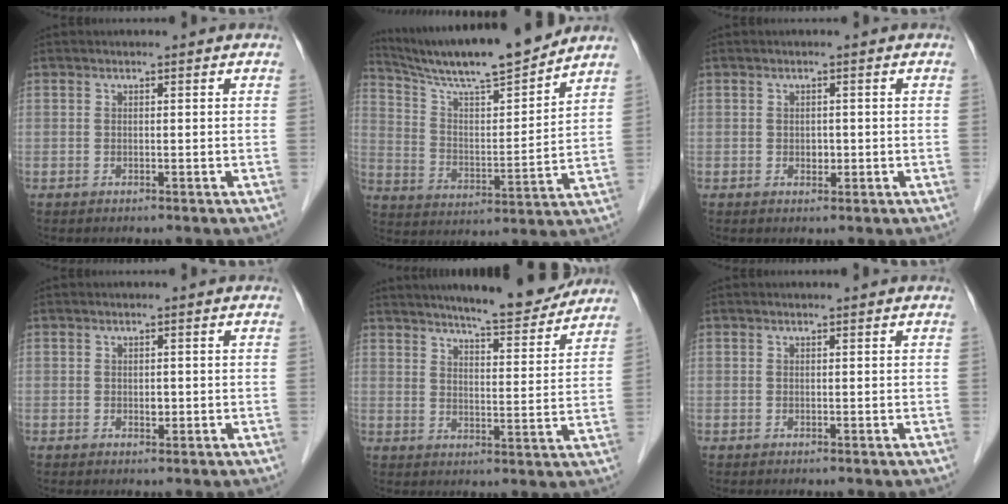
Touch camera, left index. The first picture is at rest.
{"total": 16.5, "force": [15.0, 0.1, 6.9], "torque": [-0.127, 0.000, 0.253]}
{"total": 1.2, "force": [-0.1, 0.9, 0.8], "torque": [-0.013, 0.001, 0.000]}
{"total": 0.9, "force": [0.0, 0.7, 0.7], "torque": [-0.010, 0.000, 0.000]}
{"total": 12.8, "force": [11.6, 1.1, 5.2], "torque": [-0.073, -0.006, 0.155]}
{"total": 0.7, "force": [0.7, 0.0, 0.2], "torque": [-0.008, 0.006, 0.010]}